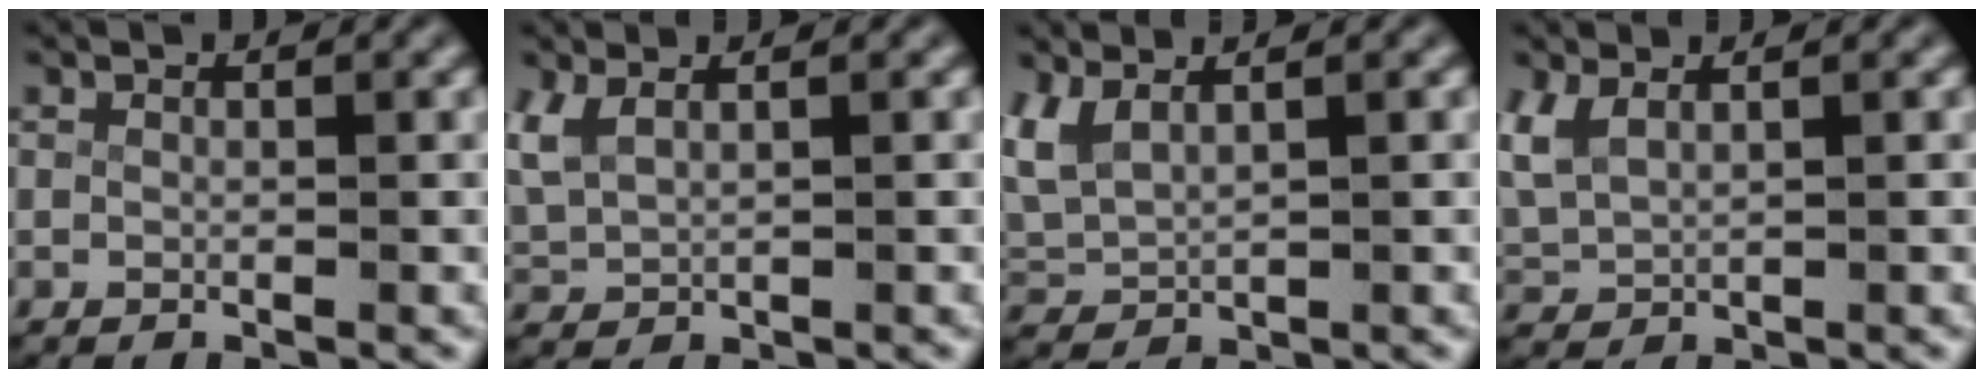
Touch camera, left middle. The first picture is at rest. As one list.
[{"total": 3.0, "force": [1.0, 2.2, 1.8], "torque": [-0.064, -0.007, 0.032]}, {"total": 3.9, "force": [1.5, 2.7, 2.5], "torque": [-0.083, -0.007, 0.037]}, {"total": 3.3, "force": [0.9, 2.5, 1.9], "torque": [-0.072, -0.011, 0.032]}]